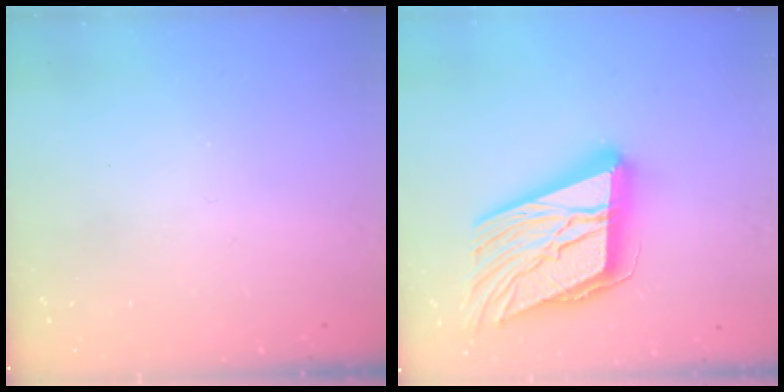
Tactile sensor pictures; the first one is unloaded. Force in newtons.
{"total": 27.8, "press": 27.3, "slide": 5.1}